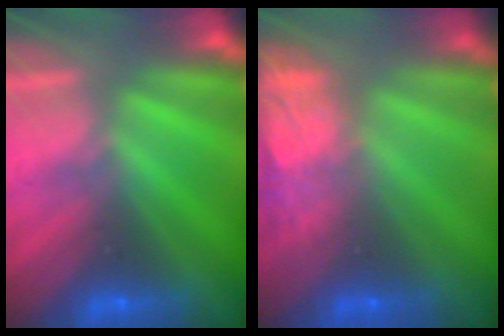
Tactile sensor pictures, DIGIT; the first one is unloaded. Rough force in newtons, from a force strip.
{"total": 7.8}